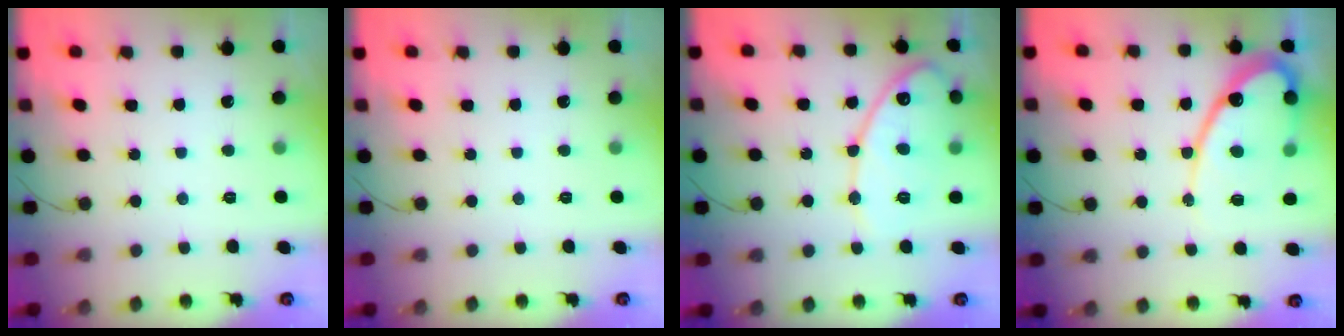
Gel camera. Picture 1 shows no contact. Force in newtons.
{"total": 0.0}
{"total": 14.5, "press": 14.5, "slide": 0.8}
{"total": 13.7, "press": 13.6, "slide": 1.8}